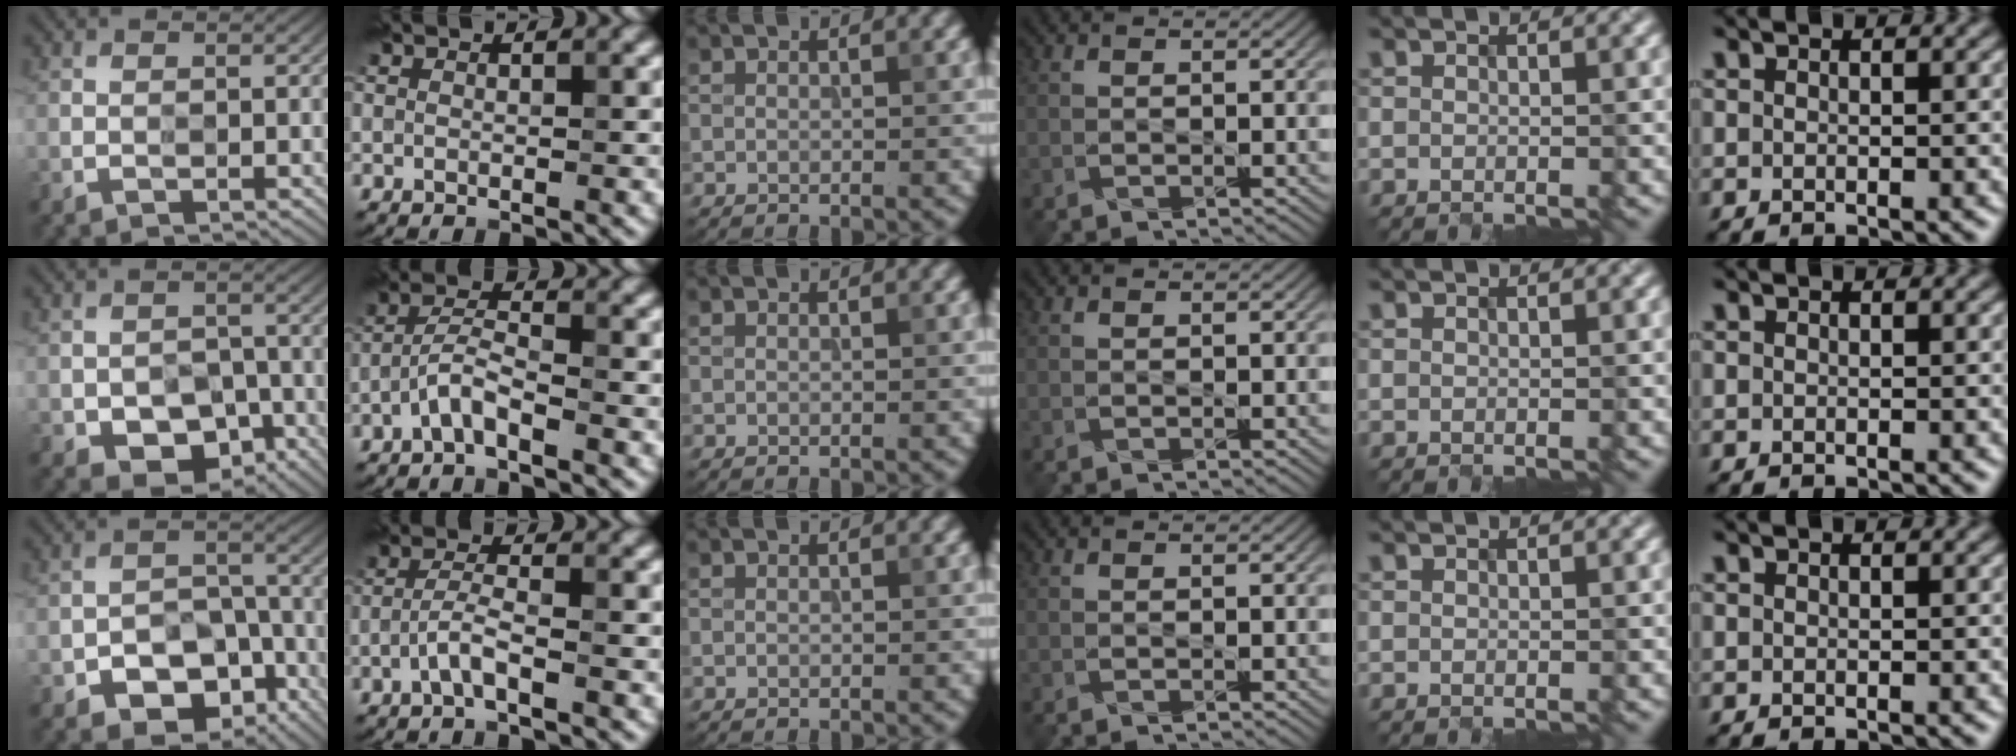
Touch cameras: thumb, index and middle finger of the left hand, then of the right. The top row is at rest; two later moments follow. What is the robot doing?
{"motion": "extract", "object": "file holder"}